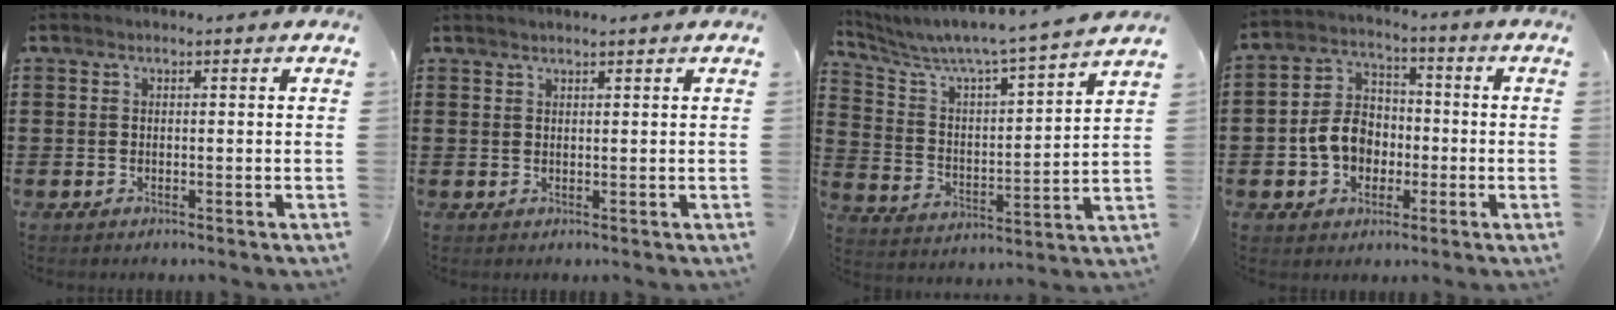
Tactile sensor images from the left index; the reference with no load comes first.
{"total": 1.0, "force": [1.0, -0.1, 0.4], "torque": [-0.007, -0.002, 0.019]}
{"total": 6.0, "force": [5.5, -0.1, 2.3], "torque": [-0.073, -0.048, 0.085]}
{"total": 7.4, "force": [-1.6, 6.1, 4.0], "torque": [-0.105, 0.015, -0.033]}